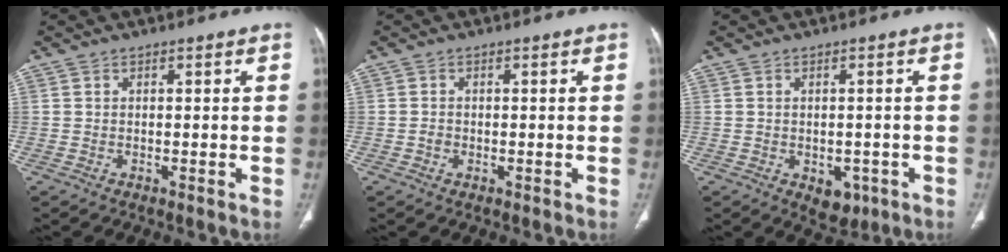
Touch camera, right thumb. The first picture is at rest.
{"total": 1.1, "force": [-0.3, 0.8, 0.5], "torque": [-0.008, 0.002, -0.005]}
{"total": 4.8, "force": [-1.8, 3.2, 3.0], "torque": [-0.019, 0.007, -0.011]}